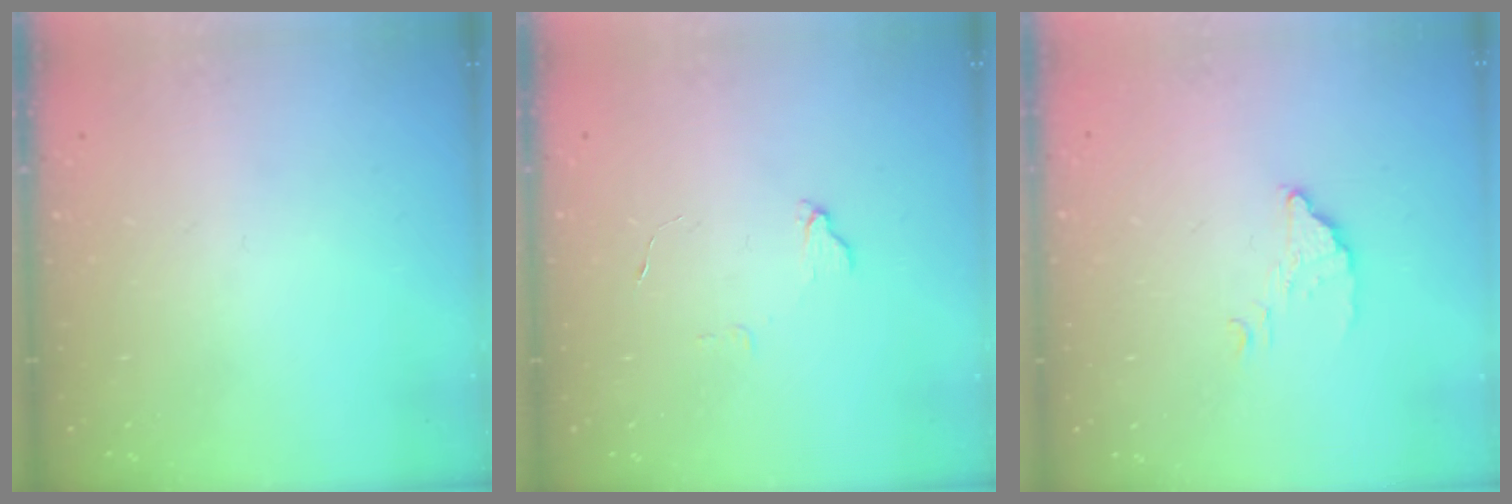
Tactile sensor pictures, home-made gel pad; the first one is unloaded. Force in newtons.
{"total": 3.7, "press": 3.7, "slide": 0.4}
{"total": 3.3, "press": 3.3, "slide": 0.1}